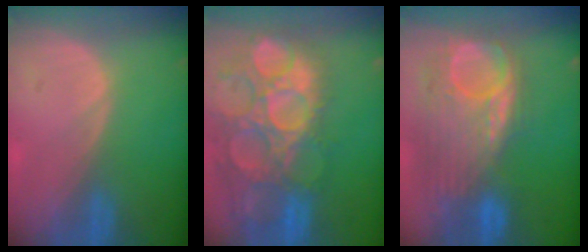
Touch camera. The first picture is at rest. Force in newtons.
{"total": 15.4, "press": 12.7, "slide": 8.7}
{"total": 11.9, "press": 10.4, "slide": 5.8}